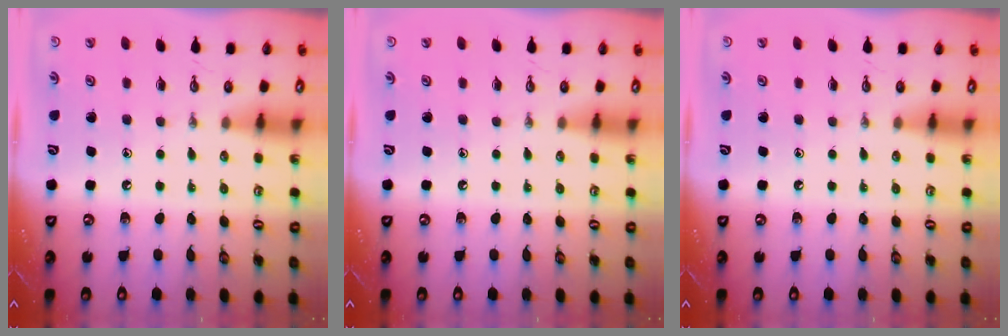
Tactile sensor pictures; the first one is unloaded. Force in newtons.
{"total": 0.0}
{"total": 0.0}